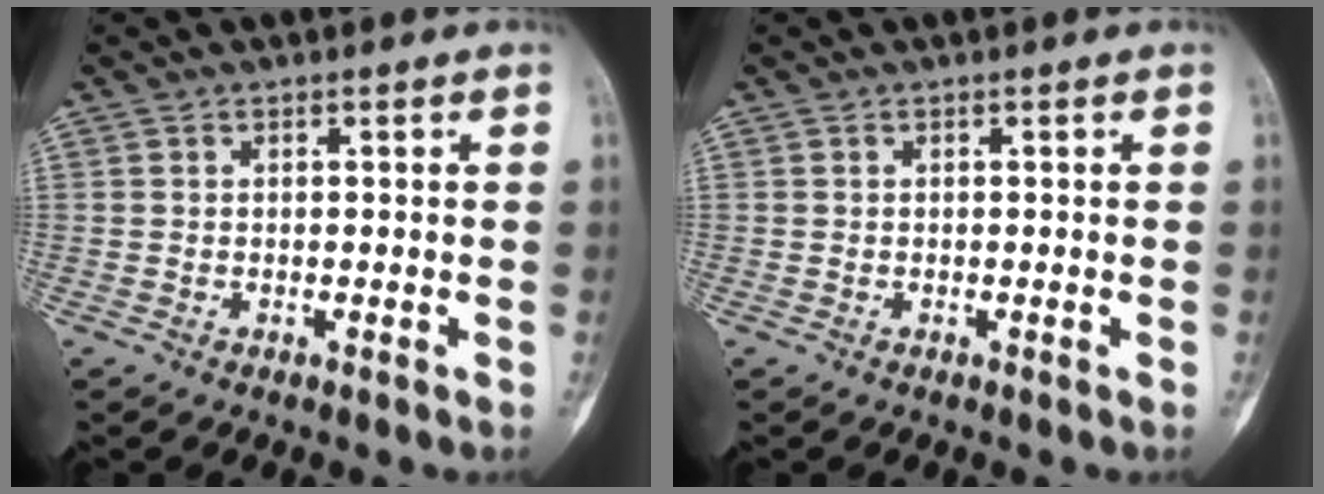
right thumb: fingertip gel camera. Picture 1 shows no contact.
{"total": 0.0}